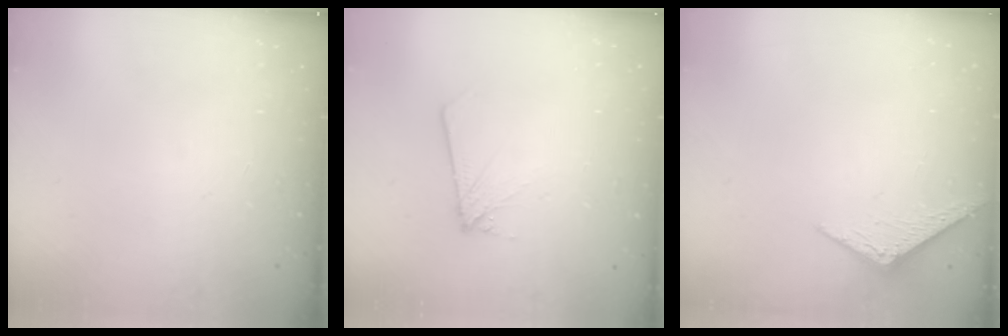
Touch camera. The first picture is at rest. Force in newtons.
{"total": 2.4, "press": 2.3, "slide": 0.3}
{"total": 3.7, "press": 3.7, "slide": 0.3}